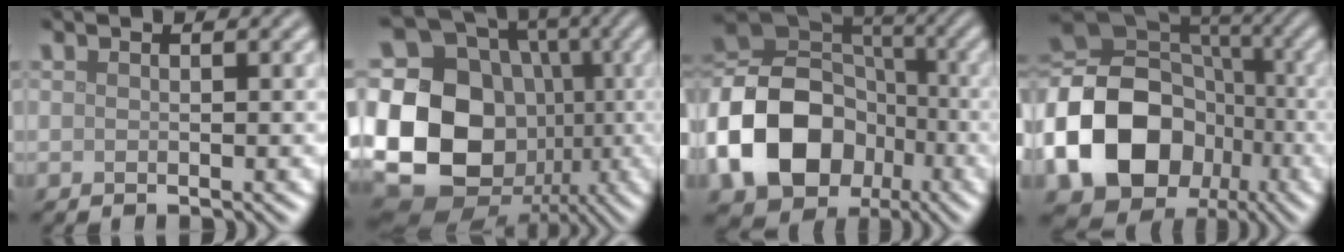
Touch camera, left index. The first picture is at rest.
{"total": 22.0, "force": [-2.8, 19.3, 10.2], "torque": [-0.215, 0.007, -0.095]}
{"total": 15.1, "force": [-4.8, 11.7, 8.3], "torque": [-0.187, -0.011, -0.099]}
{"total": 16.7, "force": [-5.1, 13.2, 8.8], "torque": [-0.196, -0.002, -0.104]}